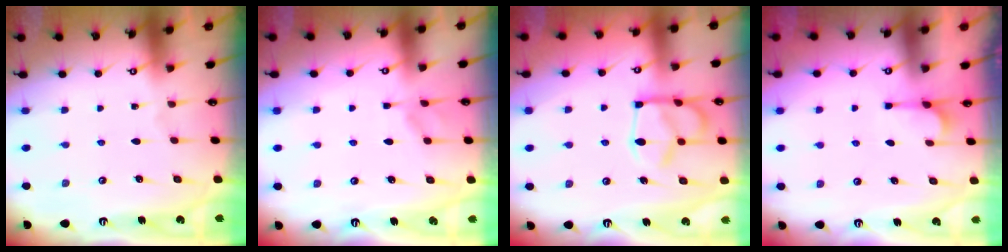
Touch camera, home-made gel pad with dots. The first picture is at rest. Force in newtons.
{"total": 4.0, "press": 4.0, "slide": 0.6}
{"total": 7.3, "press": 7.1, "slide": 1.7}
{"total": 1.7, "press": 1.3, "slide": 1.1}